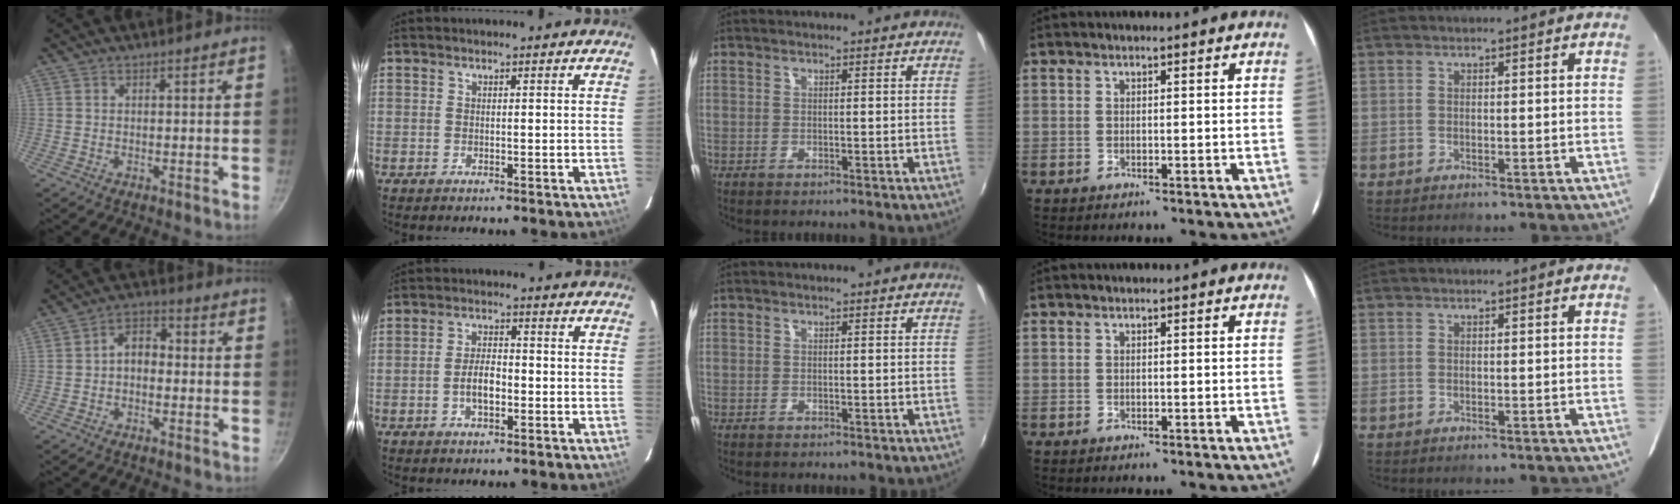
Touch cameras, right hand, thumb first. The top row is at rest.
{"thumb": {"total": 5.5, "force": [-0.7, 3.8, 3.9], "torque": [-0.039, 0.024, -0.023]}, "index": {"total": 4.7, "force": [-1.5, 2.2, 3.9], "torque": [-0.080, 0.005, -0.025]}}